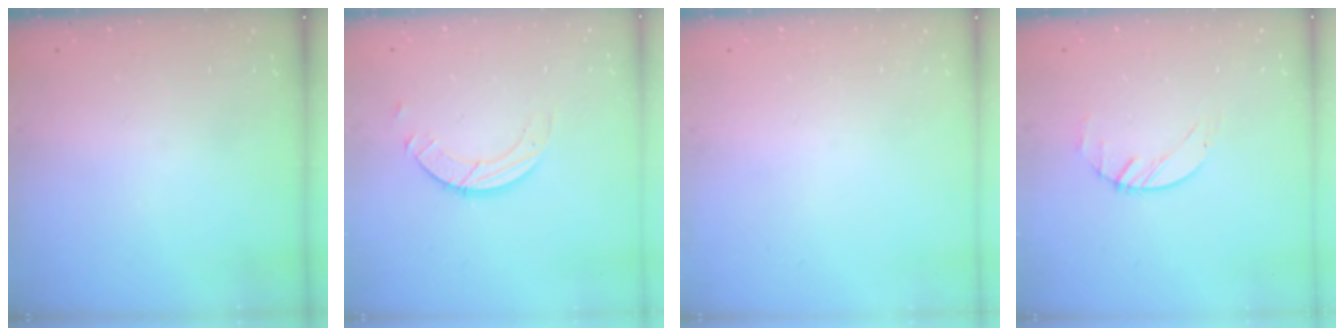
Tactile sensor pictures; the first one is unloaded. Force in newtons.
{"total": 3.2, "press": 3.2, "slide": 0.3}
{"total": 0.0}
{"total": 1.4, "press": 1.3, "slide": 0.2}